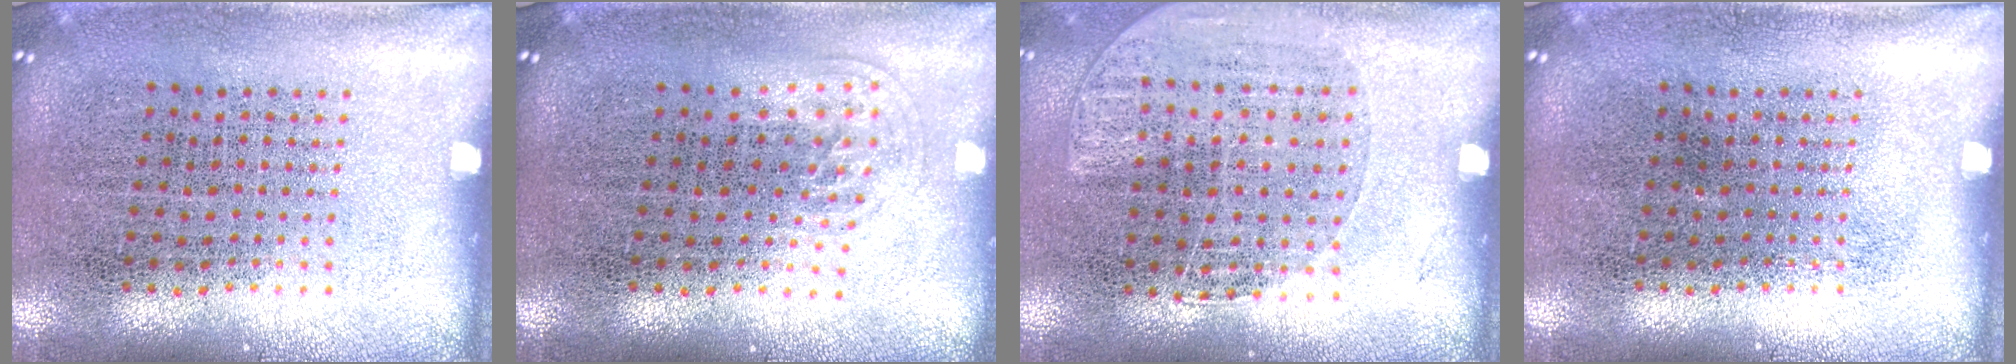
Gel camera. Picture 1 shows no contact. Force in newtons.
{"total": 1.0, "press": 0.7, "slide": 0.8}
{"total": 1.1, "press": 0.9, "slide": 0.6}
{"total": 0.0}